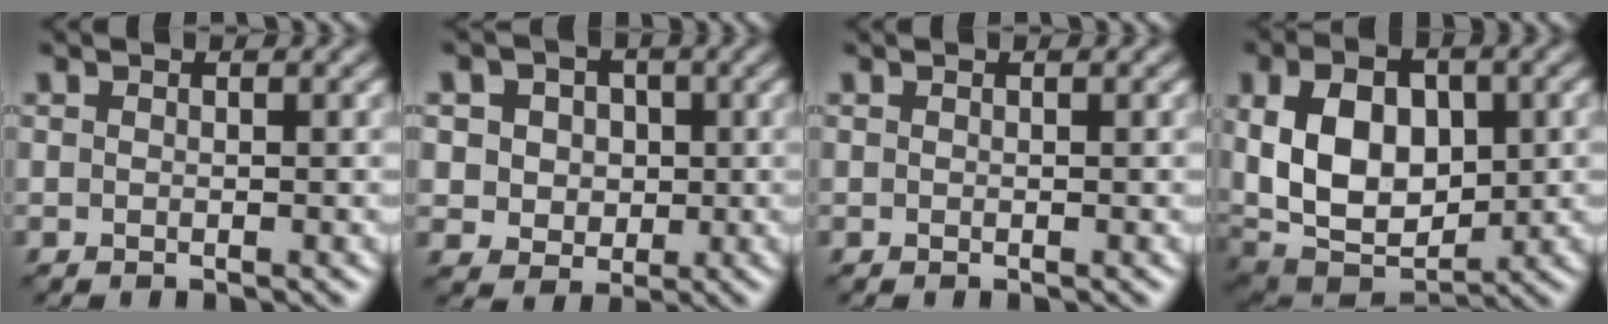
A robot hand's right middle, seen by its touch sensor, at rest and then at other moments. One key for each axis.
{"total": 5.9, "fx": 1.7, "fy": 5.0, "fz": 2.7, "tx": -0.044, "ty": 0.020, "tz": 0.012}
{"total": 0.0}
{"total": 12.1, "fx": 1.2, "fy": 7.9, "fz": 9.0, "tx": -0.175, "ty": 0.008, "tz": 0.026}